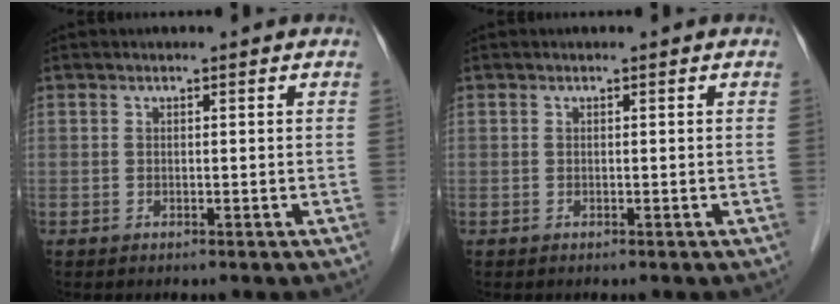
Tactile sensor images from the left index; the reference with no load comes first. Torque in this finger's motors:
{"motor_torque": [0.00, 0.00, 0.00, 0.00]}